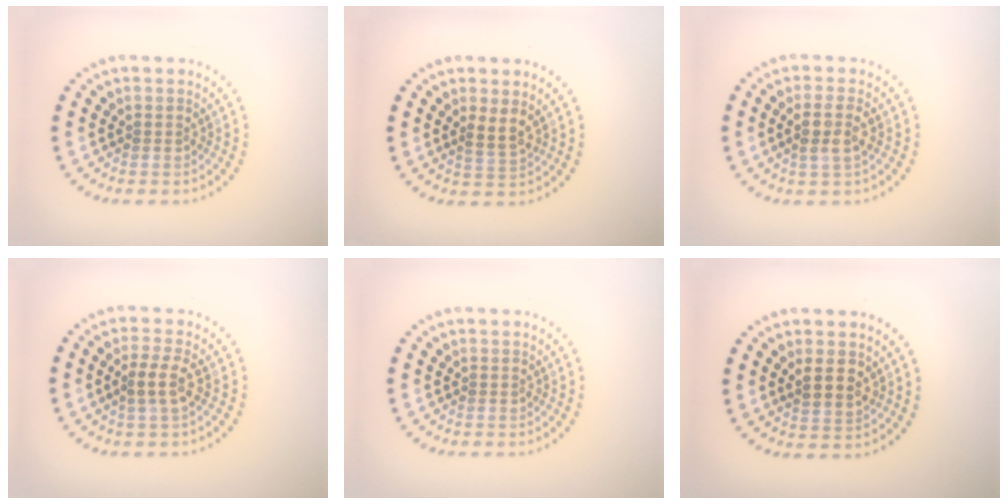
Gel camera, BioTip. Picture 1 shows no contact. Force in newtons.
{"total": 1.8, "press": 1.6, "slide": 0.9}
{"total": 2.1, "press": 2.0, "slide": 0.8}
{"total": 2.3, "press": 2.1, "slide": 0.8}
{"total": 0.0}
{"total": 2.0, "press": 1.9, "slide": 0.6}